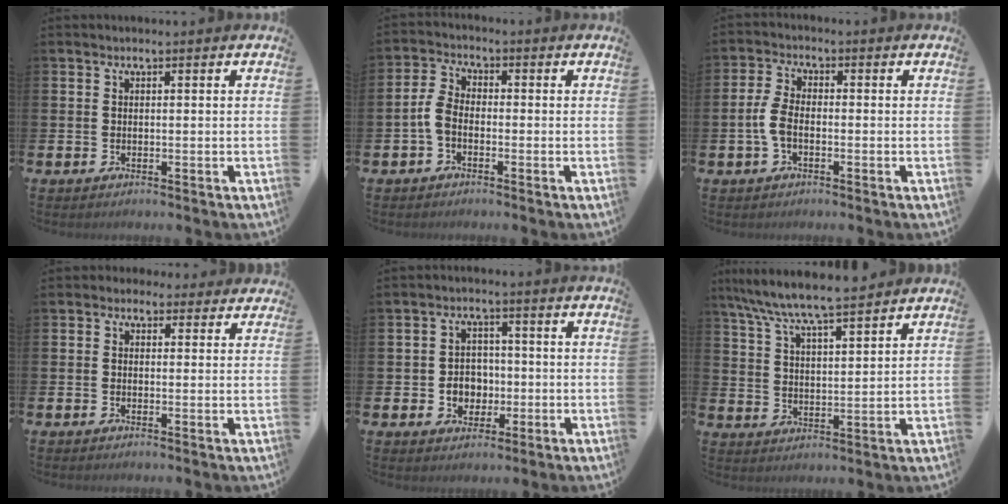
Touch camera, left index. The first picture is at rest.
{"total": 3.5, "force": [-1.1, 2.1, 2.6], "torque": [-0.046, 0.011, -0.021]}
{"total": 3.9, "force": [-1.0, 2.0, 3.1], "torque": [-0.063, 0.008, -0.020]}
{"total": 1.8, "force": [1.3, 1.2, -0.1], "torque": [0.003, -0.004, 0.020]}
{"total": 4.0, "force": [-0.6, 3.7, 1.4], "torque": [-0.023, 0.001, -0.020]}
{"total": 7.3, "force": [7.0, 0.2, 2.1], "torque": [-0.073, -0.040, 0.125]}